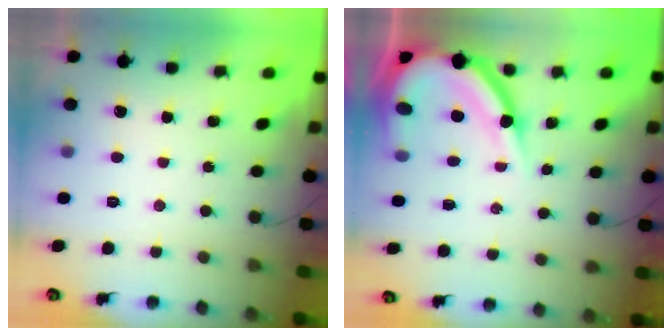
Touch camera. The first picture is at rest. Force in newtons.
{"total": 16.9, "press": 16.8, "slide": 1.7}